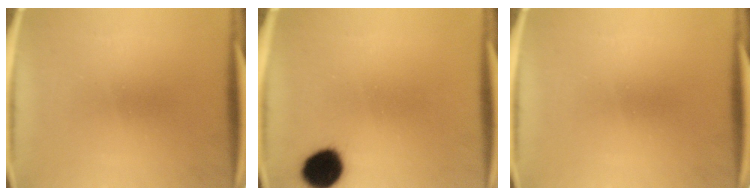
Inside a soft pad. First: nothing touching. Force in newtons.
{"total": 9.6}
{"total": 0.0}